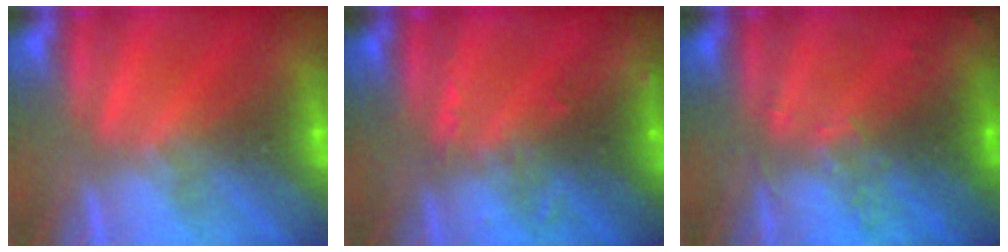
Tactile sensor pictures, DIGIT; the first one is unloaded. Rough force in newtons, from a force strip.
{"total": 2.8}
{"total": 2.9}